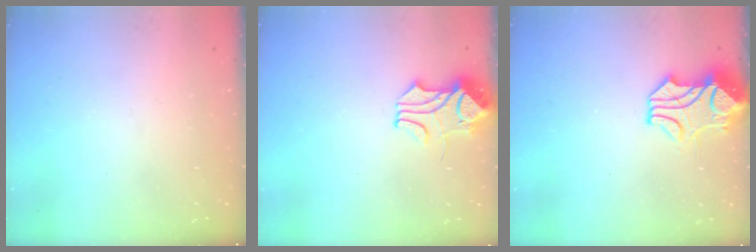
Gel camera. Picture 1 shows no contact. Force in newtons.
{"total": 1.8, "press": 1.6, "slide": 0.7}
{"total": 2.0, "press": 1.8, "slide": 1.0}